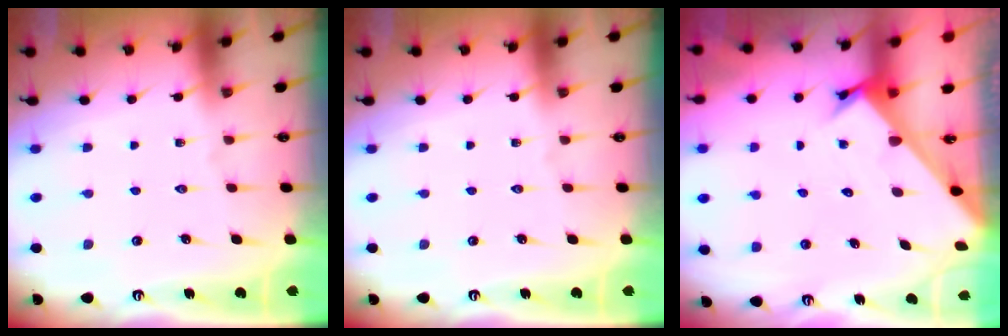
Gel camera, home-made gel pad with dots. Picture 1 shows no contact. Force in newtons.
{"total": 0.0}
{"total": 2.2, "press": 2.2, "slide": 0.1}